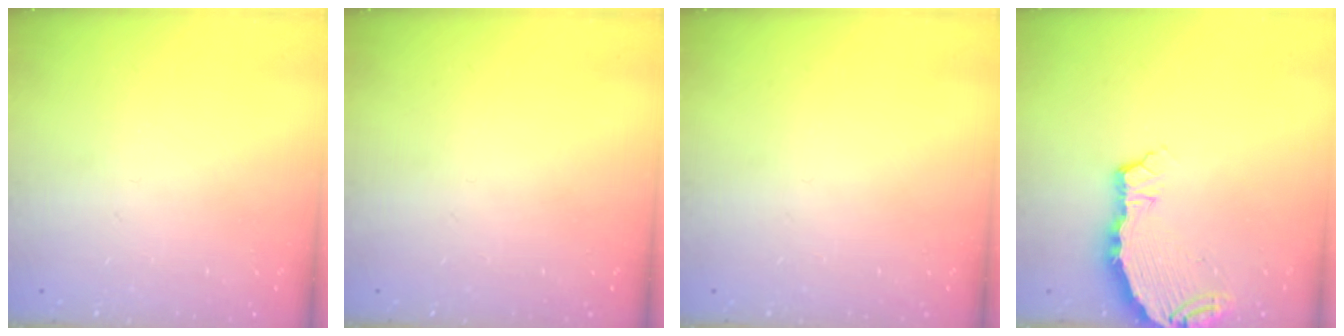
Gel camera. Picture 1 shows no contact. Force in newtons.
{"total": 0.0}
{"total": 0.0}
{"total": 7.5, "press": 5.9, "slide": 4.6}